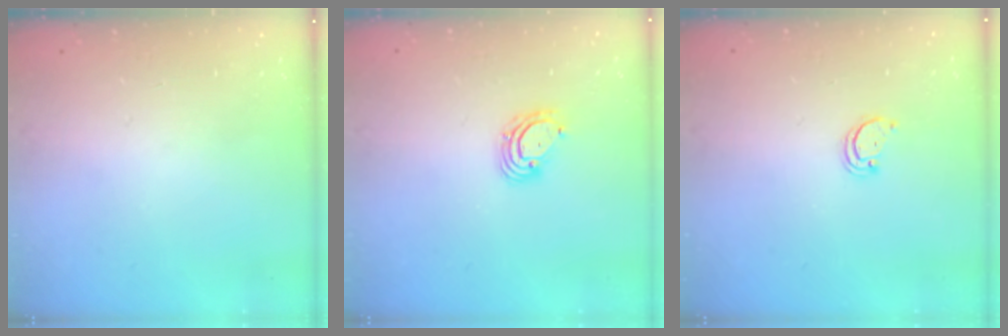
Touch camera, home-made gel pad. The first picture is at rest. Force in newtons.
{"total": 5.2, "press": 5.2, "slide": 0.6}
{"total": 1.5, "press": 1.5, "slide": 0.1}